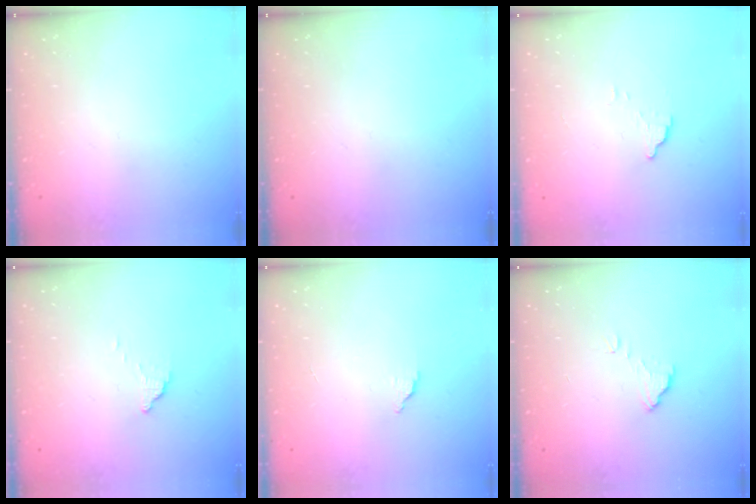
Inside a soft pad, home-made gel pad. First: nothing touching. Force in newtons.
{"total": 0.0}
{"total": 3.6, "press": 3.6, "slide": 0.2}
{"total": 3.2, "press": 3.2, "slide": 0.1}
{"total": 1.5, "press": 1.5, "slide": 0.1}
{"total": 5.7, "press": 5.7, "slide": 0.3}